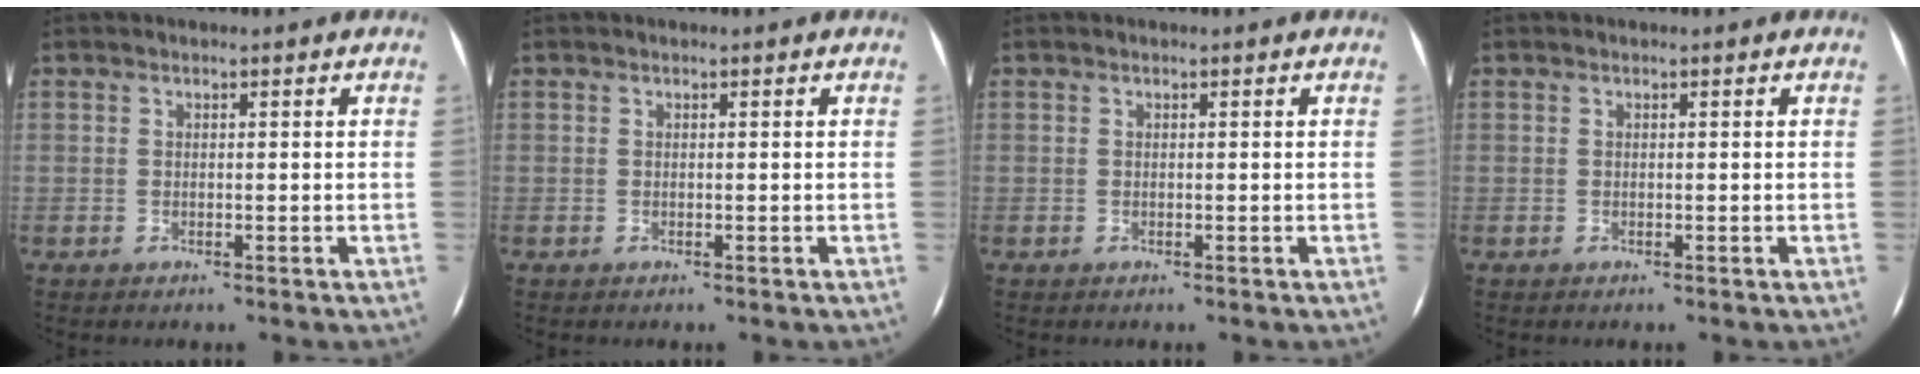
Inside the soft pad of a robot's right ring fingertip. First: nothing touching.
{"total": 0.0}
{"total": 0.0}
{"total": 0.0}